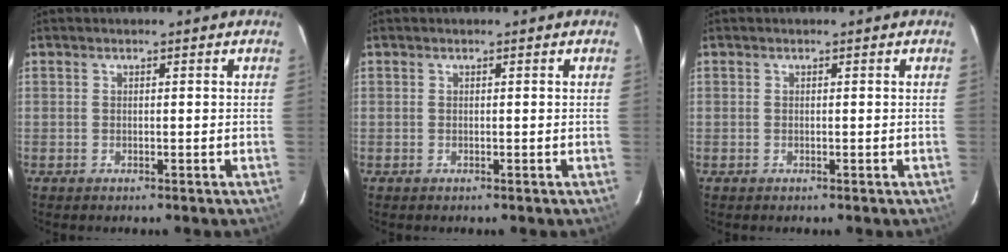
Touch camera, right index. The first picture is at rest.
{"total": 0.0}
{"total": 0.0}